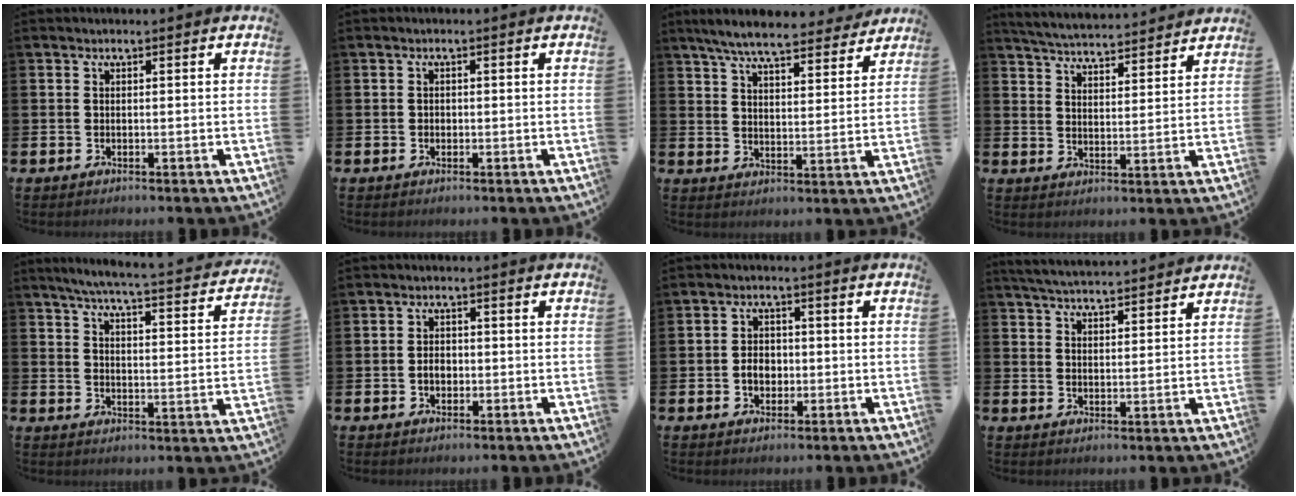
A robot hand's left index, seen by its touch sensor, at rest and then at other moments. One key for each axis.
{"total": 0.7, "fx": -0.2, "fy": 0.6, "fz": 0.2, "tx": -0.003, "ty": 0.005, "tz": -0.007}
{"total": 7.4, "fx": 6.8, "fy": 1.2, "fz": 2.6, "tx": -0.065, "ty": -0.038, "tz": 0.118}
{"total": 5.1, "fx": 5.1, "fy": 0.3, "fz": 0.4, "tx": -0.032, "ty": -0.035, "tz": 0.090}
{"total": 5.4, "fx": 5.0, "fy": -0.1, "fz": 2.1, "tx": -0.057, "ty": -0.043, "tz": 0.080}
{"total": 2.1, "fx": -0.5, "fy": 1.5, "fz": 1.4, "tx": -0.018, "ty": 0.001, "tz": -0.014}
{"total": 3.0, "fx": -0.8, "fy": 2.3, "fz": 1.8, "tx": -0.019, "ty": -0.002, "tz": -0.021}
{"total": 4.5, "fx": 4.4, "fy": 0.0, "fz": 0.4, "tx": -0.027, "ty": -0.024, "tz": 0.081}